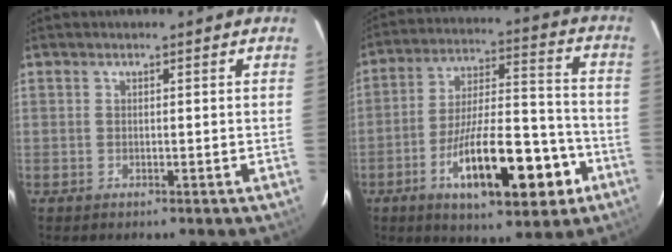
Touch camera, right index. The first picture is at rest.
{"total": 19.2, "force": [-8.6, 6.6, 15.9], "torque": [-0.267, -0.001, -0.125]}